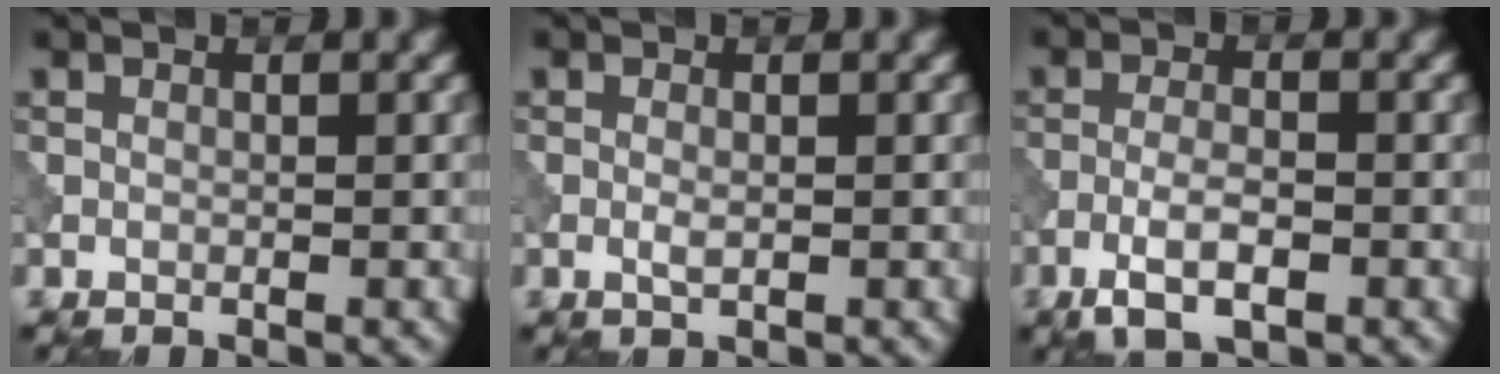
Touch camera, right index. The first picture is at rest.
{"total": 1.0, "force": [-0.2, 0.4, 0.9], "torque": [-0.020, -0.003, -0.004]}
{"total": 3.7, "force": [-1.9, 1.3, 2.9], "torque": [-0.060, 0.000, -0.039]}